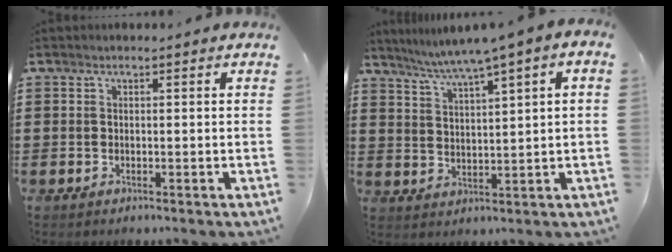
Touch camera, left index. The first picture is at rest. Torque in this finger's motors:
{"motor_torque": [1.93, -0.21, 0.82, 0.21]}